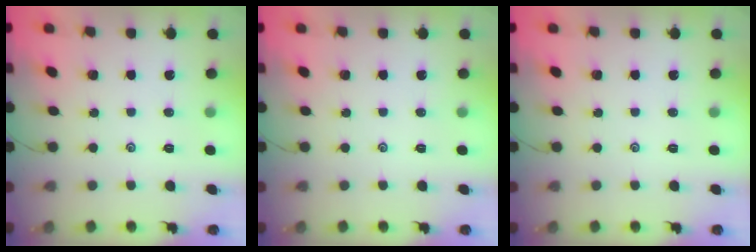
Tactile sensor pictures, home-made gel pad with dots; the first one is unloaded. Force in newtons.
{"total": 0.0}
{"total": 0.0}